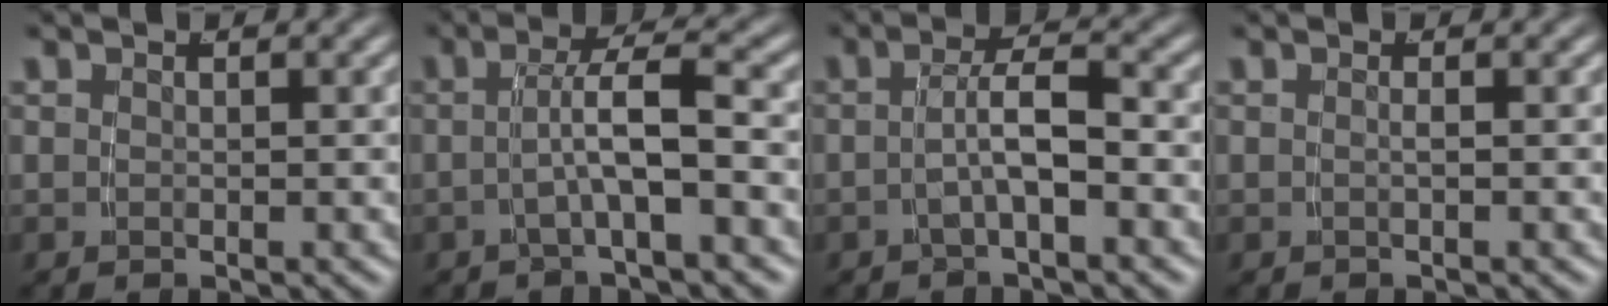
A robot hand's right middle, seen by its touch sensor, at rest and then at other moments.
{"total": 3.5, "force": [-1.4, 0.0, 3.2], "torque": [-0.051, 0.011, -0.025]}
{"total": 3.2, "force": [-1.7, 0.2, 2.7], "torque": [-0.039, 0.007, -0.028]}
{"total": 0.7, "force": [-0.3, -0.5, 0.4], "torque": [-0.009, -0.004, -0.002]}